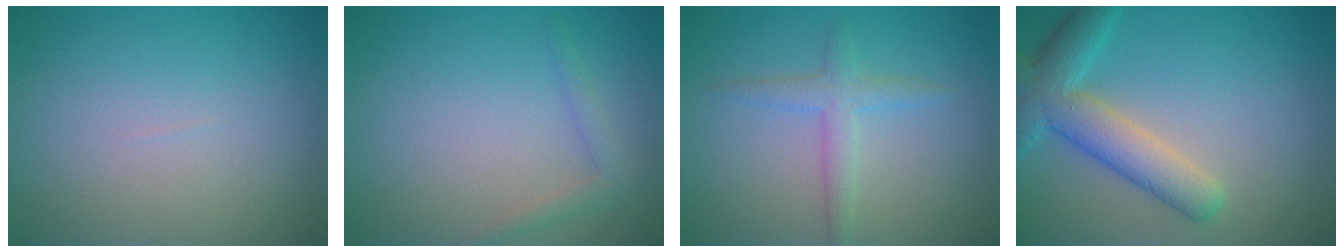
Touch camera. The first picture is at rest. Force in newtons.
{"total": 1.5, "press": 1.5, "slide": 0.1}
{"total": 2.3, "press": 2.3, "slide": 0.2}
{"total": 5.8, "press": 5.8, "slide": 0.3}